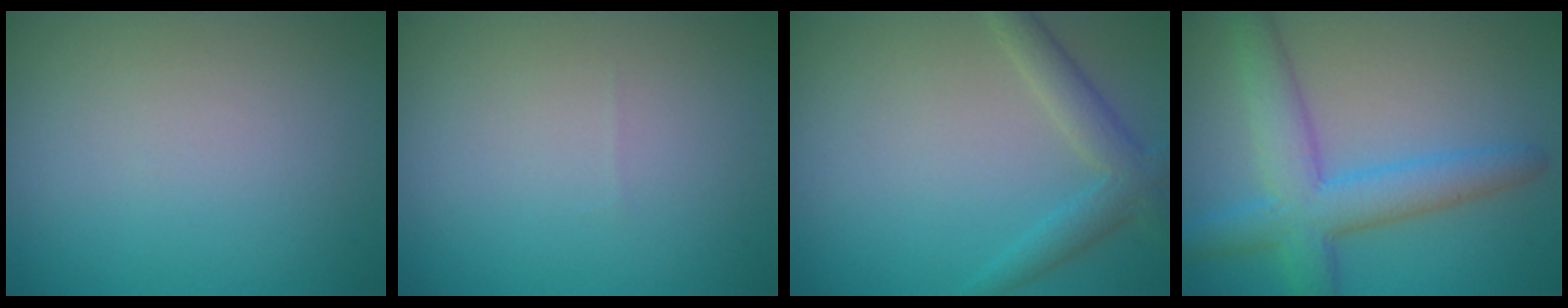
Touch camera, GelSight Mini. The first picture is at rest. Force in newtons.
{"total": 0.0}
{"total": 3.0, "press": 3.0, "slide": 0.1}
{"total": 5.9, "press": 5.9, "slide": 0.2}